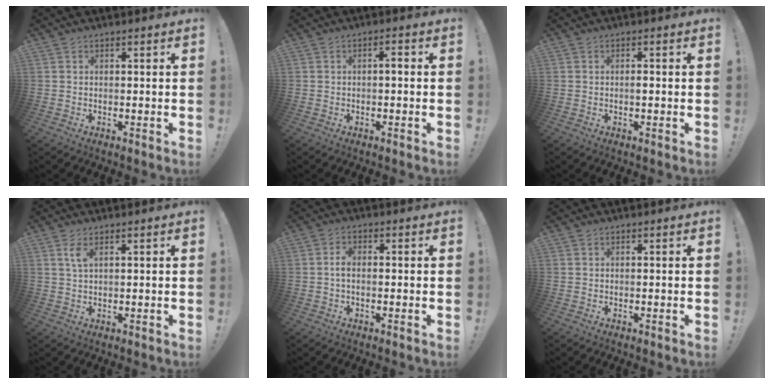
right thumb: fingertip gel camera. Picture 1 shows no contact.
{"total": 1.9, "force": [-0.5, 0.4, 1.8], "torque": [-0.030, 0.006, -0.014]}
{"total": 1.1, "force": [-0.4, 0.1, 1.0], "torque": [-0.013, -0.001, -0.009]}
{"total": 3.2, "force": [1.4, 0.9, 2.7], "torque": [-0.042, -0.004, 0.021]}
{"total": 2.9, "force": [-0.4, 1.5, 2.4], "torque": [-0.034, 0.005, -0.008]}
{"total": 0.0}